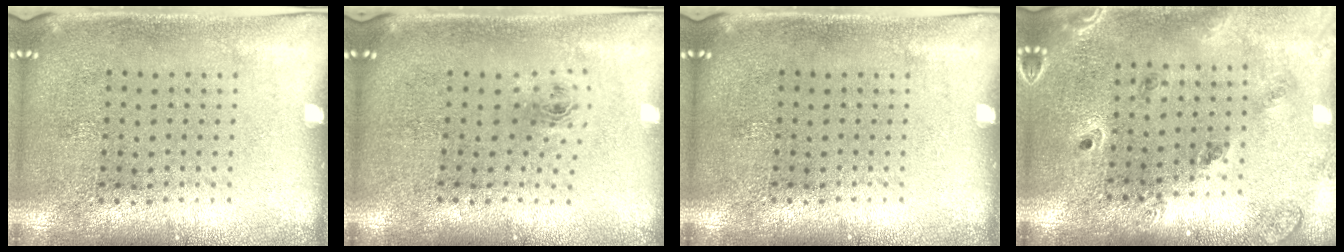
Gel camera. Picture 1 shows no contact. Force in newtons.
{"total": 0.9, "press": 0.4, "slide": 0.8}
{"total": 0.0}
{"total": 1.4, "press": 1.3, "slide": 0.2}